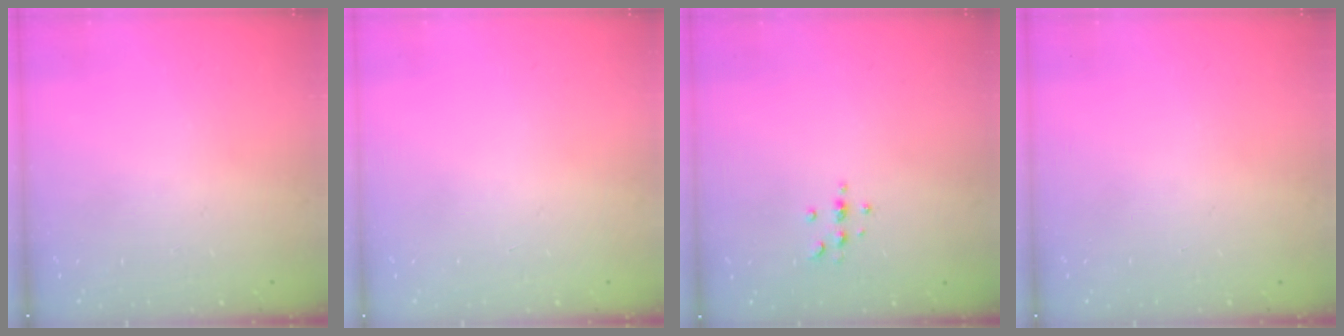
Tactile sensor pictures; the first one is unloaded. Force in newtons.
{"total": 0.0}
{"total": 2.9, "press": 2.9, "slide": 0.4}
{"total": 0.0}